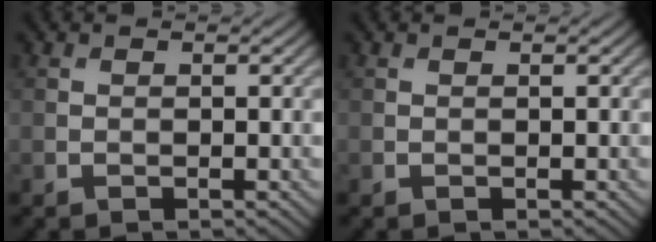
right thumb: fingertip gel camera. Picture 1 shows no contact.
{"total": 0.0}